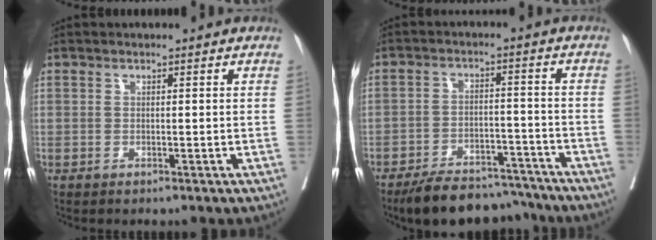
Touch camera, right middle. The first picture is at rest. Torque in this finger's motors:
{"motor_torque": [0.17, -0.25, 0.10, 0.04]}